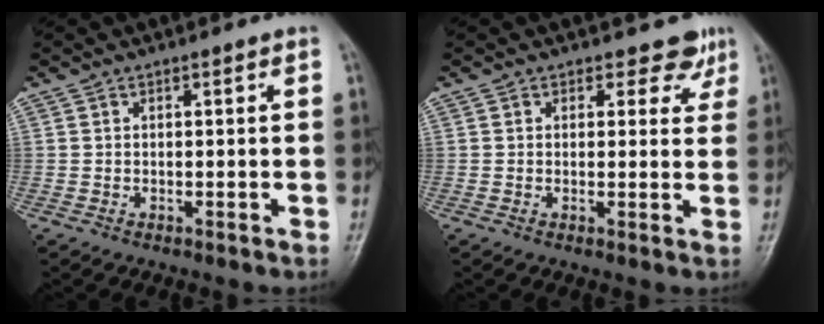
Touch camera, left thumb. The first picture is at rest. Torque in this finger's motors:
{"motor_torque": [0.05, 0.10, 0.07, 0.02, 0.00]}